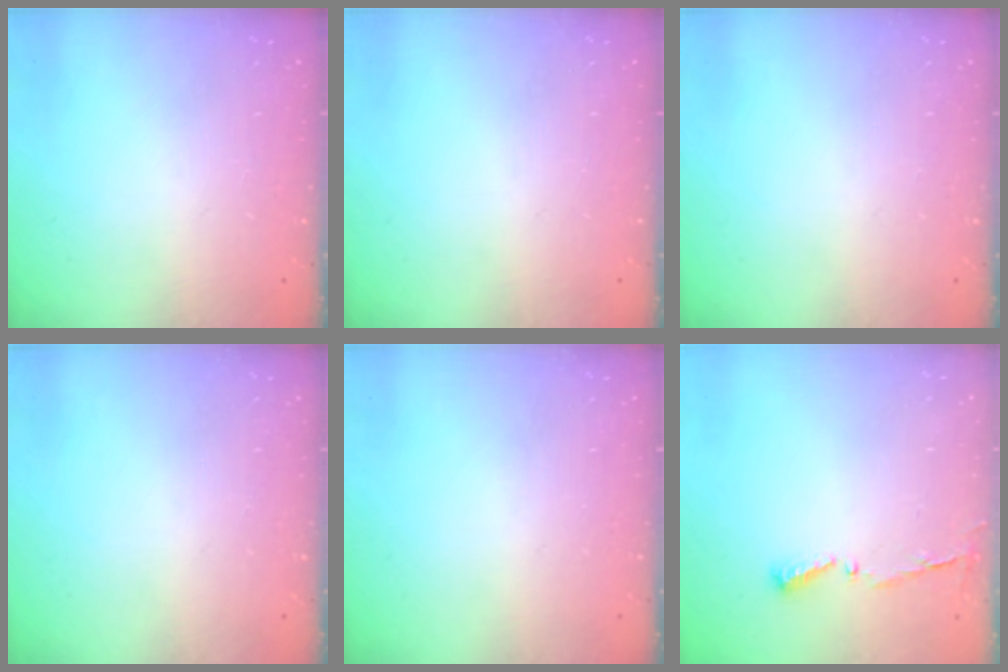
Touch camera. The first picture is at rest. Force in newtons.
{"total": 0.0}
{"total": 0.0}
{"total": 0.0}
{"total": 0.0}
{"total": 4.3, "press": 4.3, "slide": 0.5}